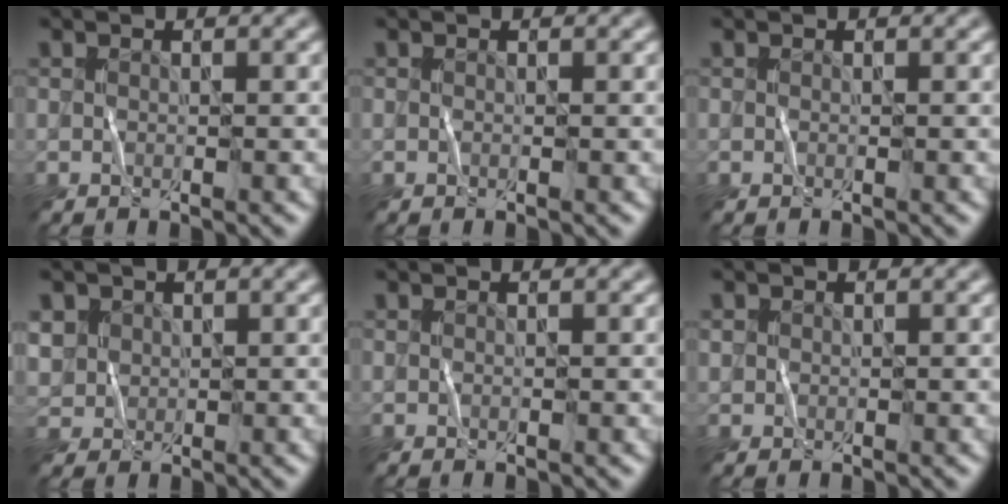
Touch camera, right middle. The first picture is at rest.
{"total": 0.0}
{"total": 0.0}
{"total": 2.3, "force": [0.9, 2.1, 0.2], "torque": [-0.032, 0.001, 0.027]}
{"total": 0.0}
{"total": 0.5, "force": [0.2, 0.4, -0.1], "torque": [0.002, 0.001, 0.002]}